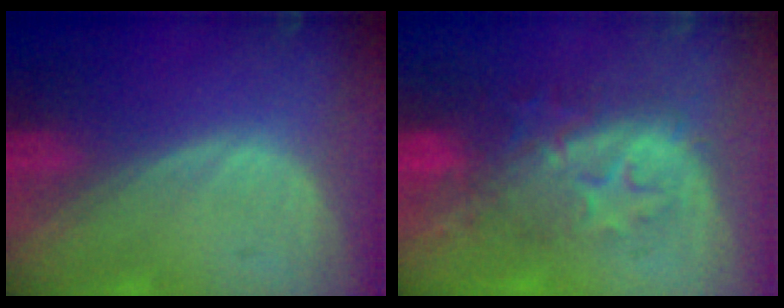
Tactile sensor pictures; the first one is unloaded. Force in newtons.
{"total": 8.4, "press": 8.3, "slide": 1.1}